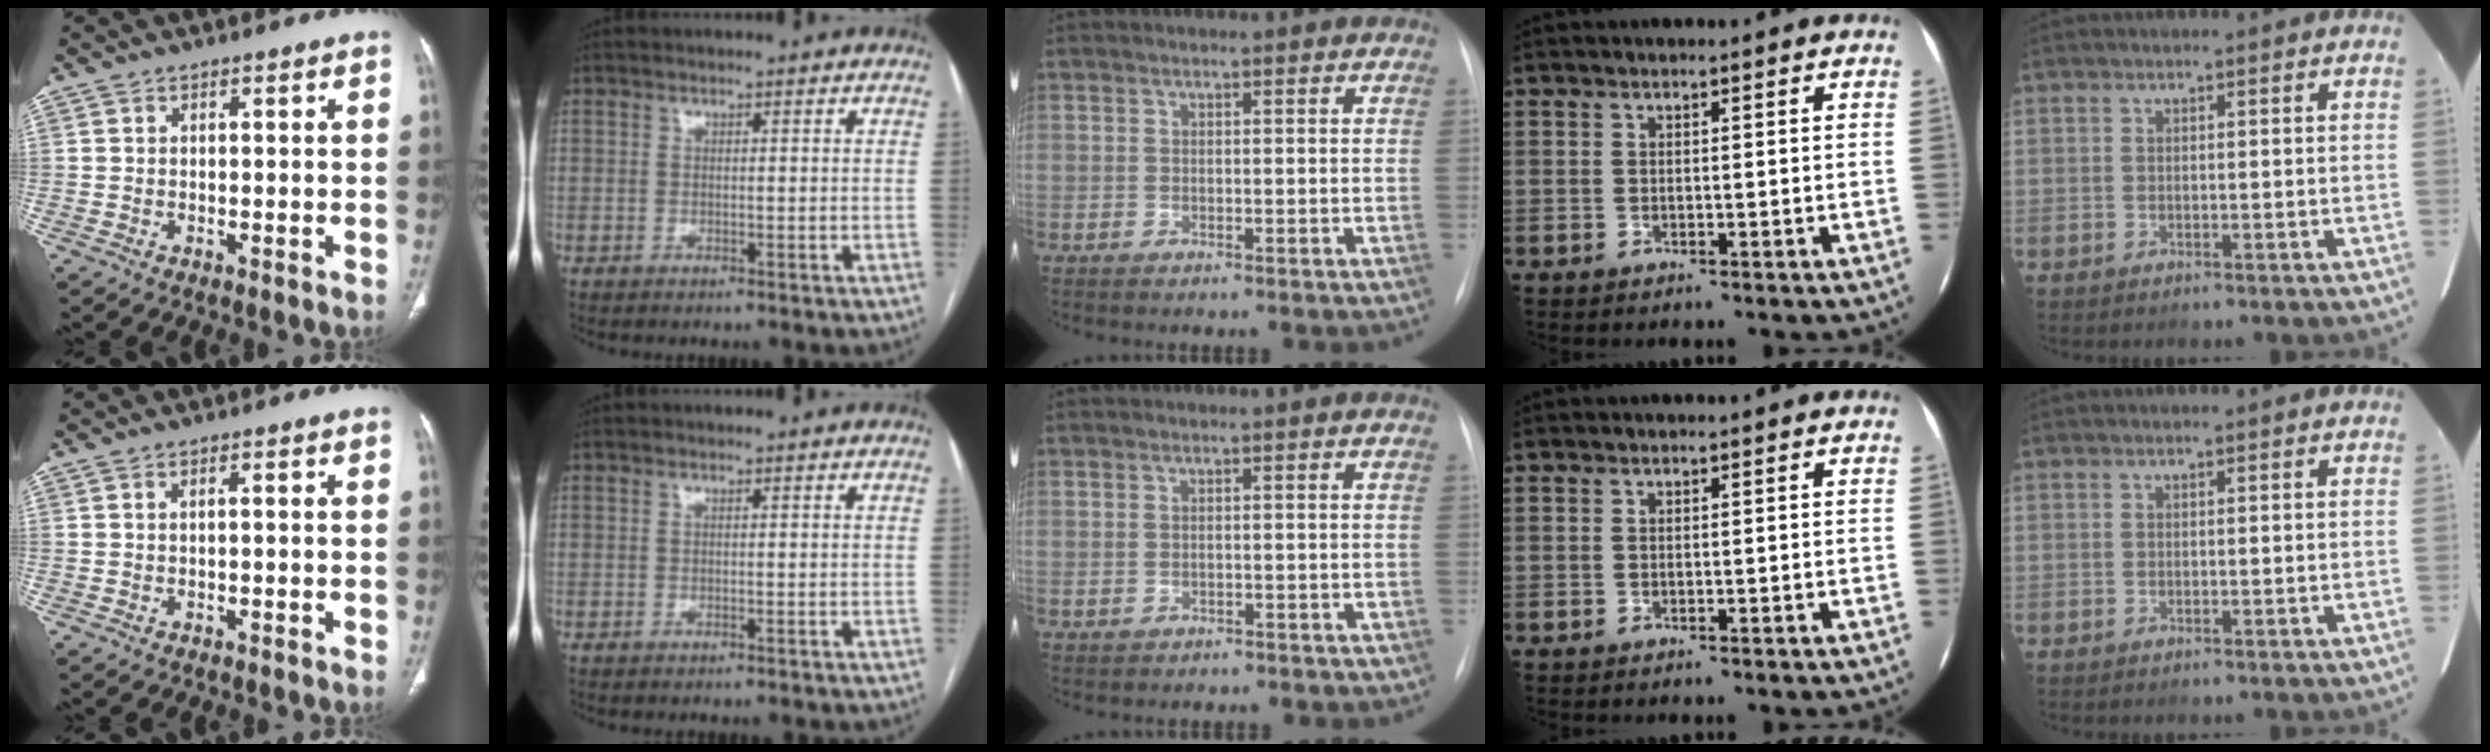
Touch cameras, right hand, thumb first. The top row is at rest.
{"thumb": {"total": 0.9, "force": [-0.1, 0.2, 0.8], "torque": [-0.019, 0.004, -0.002]}, "middle": {"total": 1.1, "force": [-0.7, 0.8, 0.4], "torque": [-0.013, 0.005, 0.001]}}